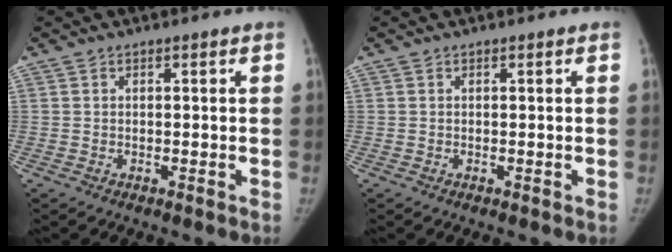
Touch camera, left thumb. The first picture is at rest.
{"total": 0.0}